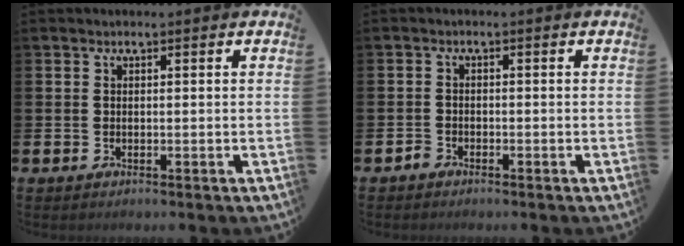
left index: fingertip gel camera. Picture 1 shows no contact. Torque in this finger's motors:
{"motor_torque": [-0.17, 0.04, -0.04, -0.01]}